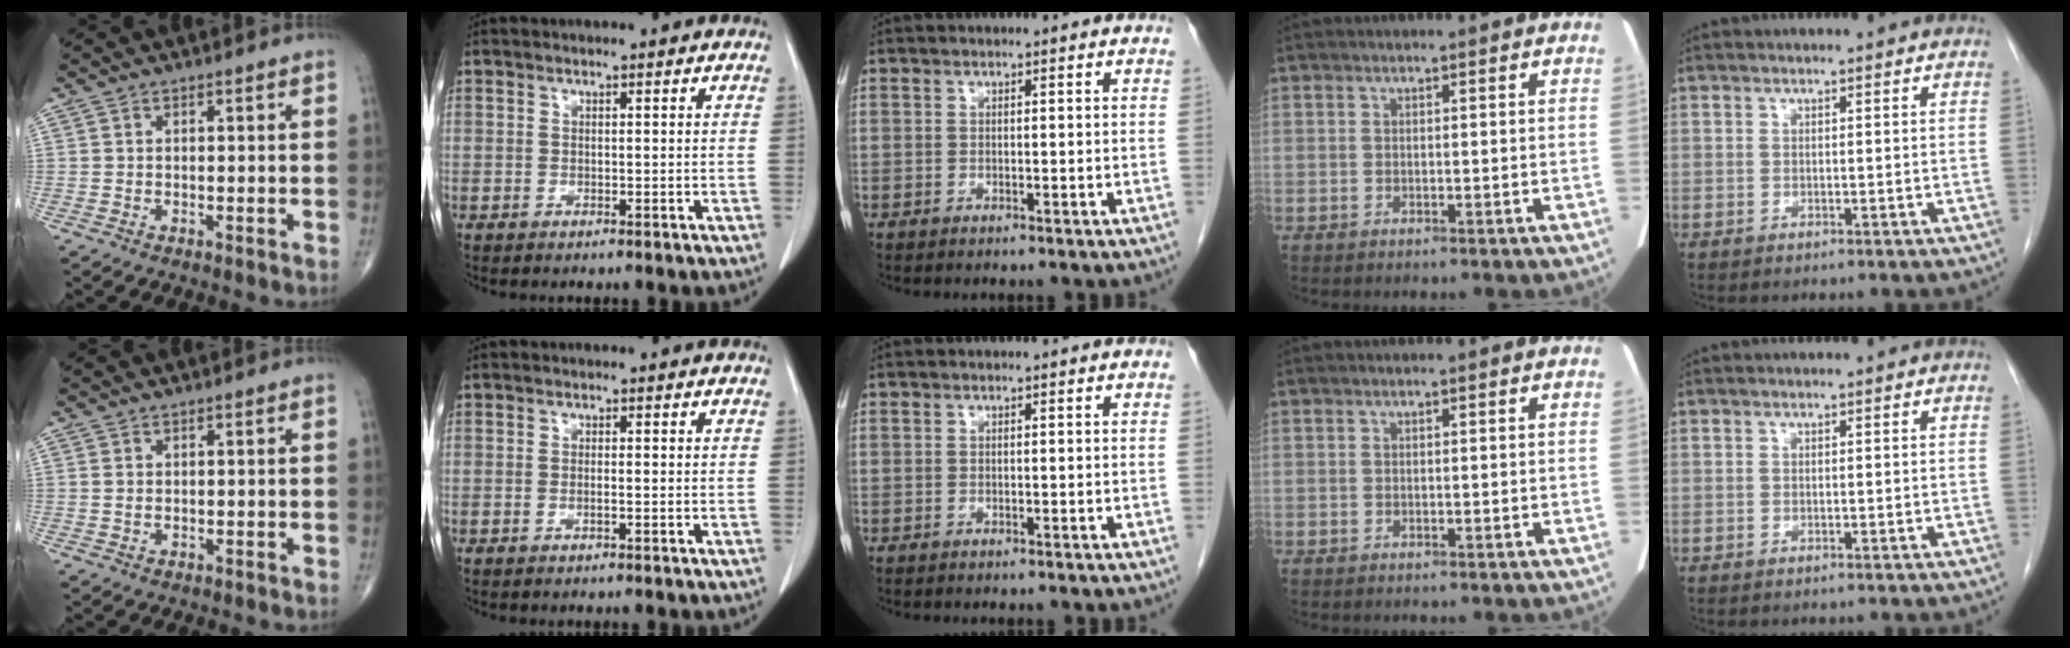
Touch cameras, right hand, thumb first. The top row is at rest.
{"thumb": {"total": 0.8, "force": [0.1, 0.5, 0.5], "torque": [-0.014, 0.001, 0.005]}, "index": {"total": 0.7, "force": [-0.2, 0.0, 0.7], "torque": [-0.015, 0.000, -0.003]}}